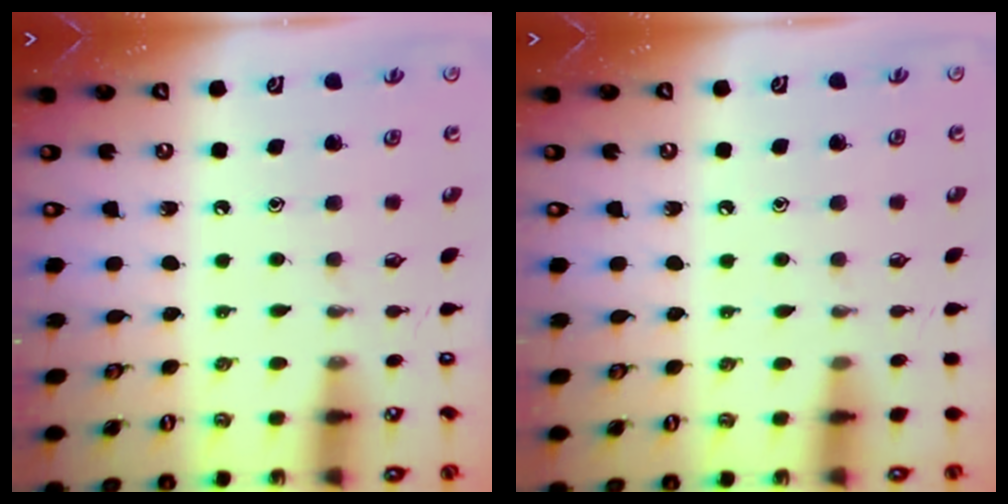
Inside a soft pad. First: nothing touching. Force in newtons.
{"total": 2.6, "press": 2.6, "slide": 0.4}